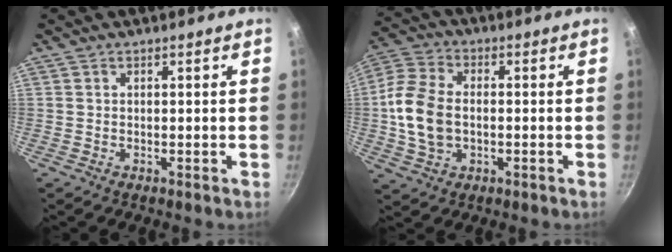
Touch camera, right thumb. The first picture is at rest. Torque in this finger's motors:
{"motor_torque": [-0.43, 1.14, 1.49, 0.28, 0.07]}